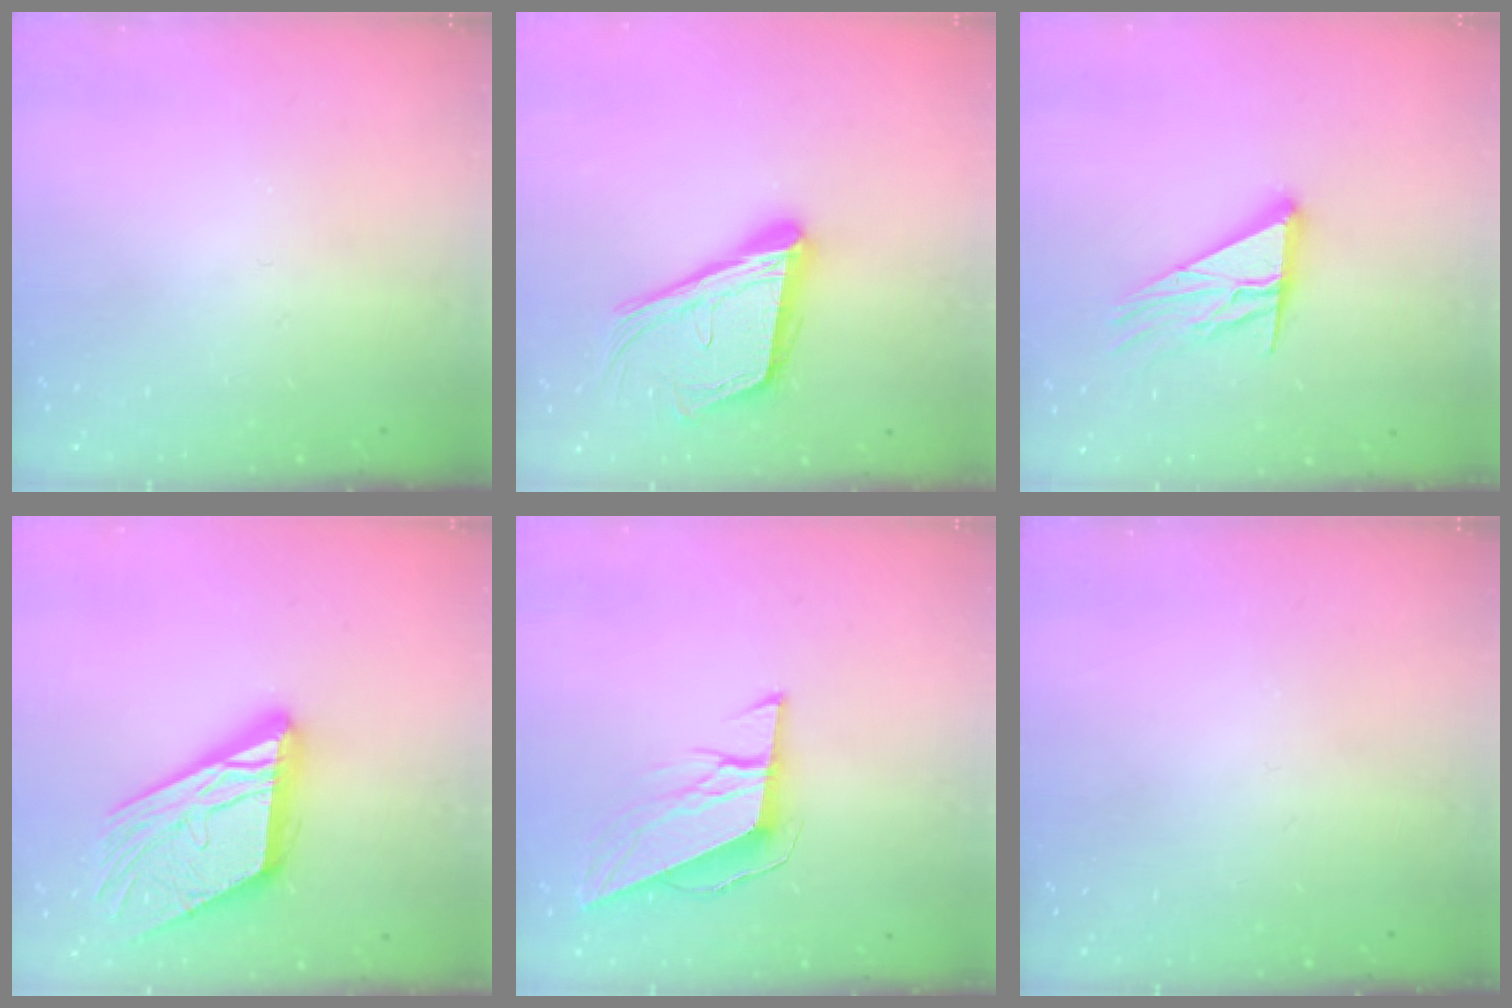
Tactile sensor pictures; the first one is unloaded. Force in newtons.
{"total": 18.5, "press": 18.2, "slide": 3.5}
{"total": 13.6, "press": 13.5, "slide": 1.3}
{"total": 20.3, "press": 20.2, "slide": 2.2}
{"total": 9.5, "press": 9.3, "slide": 1.9}
{"total": 0.0}